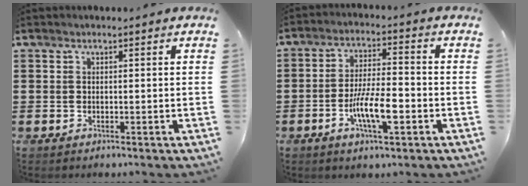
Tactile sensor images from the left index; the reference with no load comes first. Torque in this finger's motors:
{"motor_torque": [1.32, 0.42, 0.51, 0.14]}